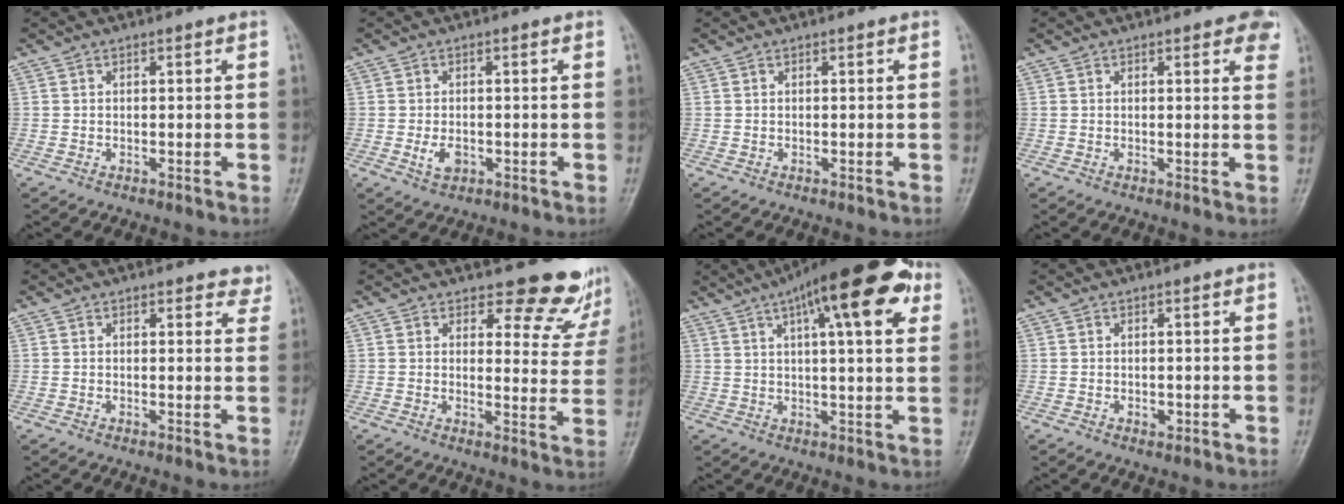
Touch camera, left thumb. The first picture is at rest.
{"total": 3.1, "force": [-0.8, 2.0, 2.2], "torque": [-0.039, -0.002, -0.010]}
{"total": 0.0}
{"total": 4.0, "force": [2.5, 1.5, 2.7], "torque": [-0.011, -0.006, 0.020]}
{"total": 3.4, "force": [2.9, 1.6, 0.7], "torque": [0.025, -0.014, 0.018]}
{"total": 11.7, "force": [10.6, 4.5, 1.9], "torque": [0.026, -0.091, 0.100]}
{"total": 19.0, "force": [8.8, 5.6, 15.9], "torque": [-0.219, 0.006, 0.122]}
{"total": 1.3, "force": [-0.2, 0.9, 0.9], "torque": [-0.009, -0.001, -0.002]}